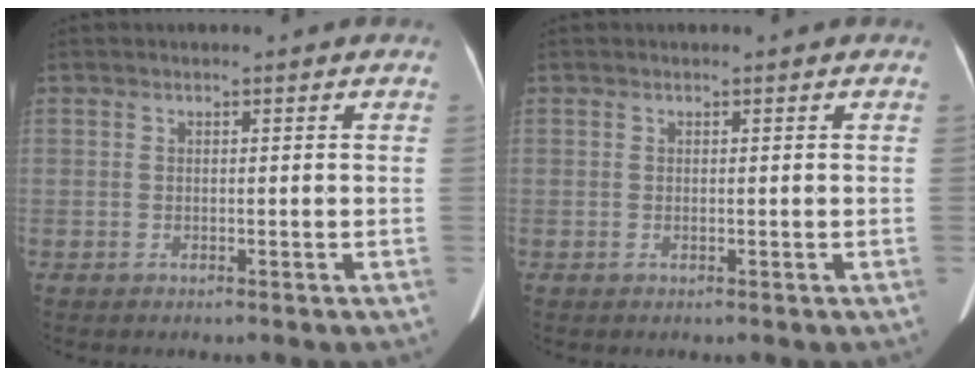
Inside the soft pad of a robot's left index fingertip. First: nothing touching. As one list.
[{"total": 0.0}]